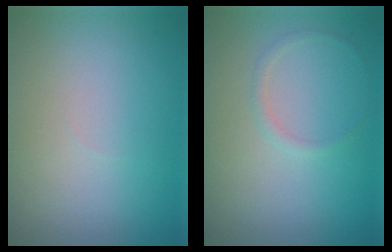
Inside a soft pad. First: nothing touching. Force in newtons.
{"total": 0.8, "press": 0.8, "slide": 0.1}